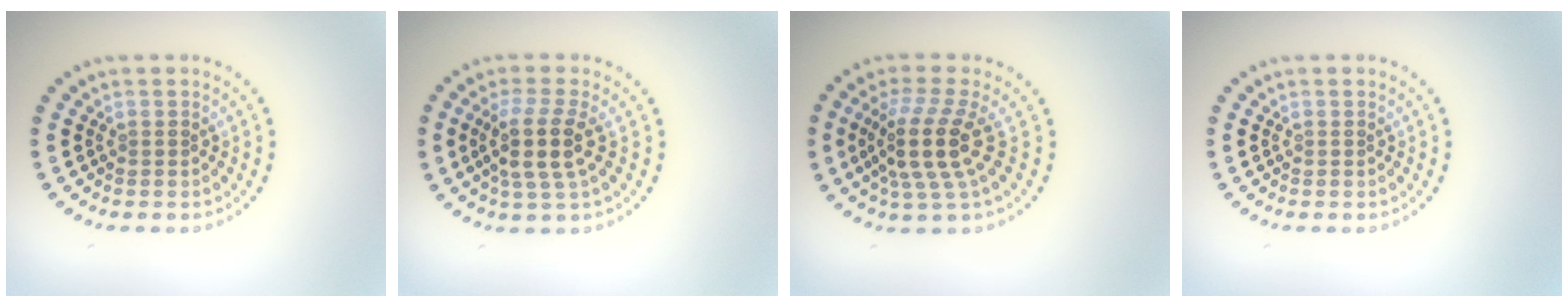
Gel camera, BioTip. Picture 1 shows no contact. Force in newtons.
{"total": 3.7, "press": 3.0, "slide": 2.1}
{"total": 4.7, "press": 3.6, "slide": 3.0}
{"total": 0.0}